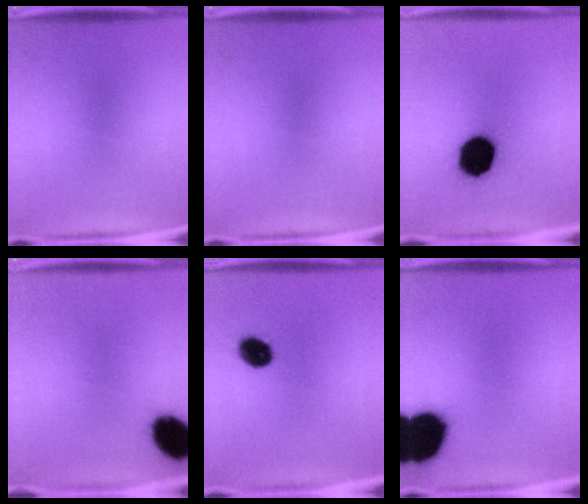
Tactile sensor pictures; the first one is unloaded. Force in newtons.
{"total": 0.0}
{"total": 16.7}
{"total": 12.3}
{"total": 6.0}
{"total": 19.7}